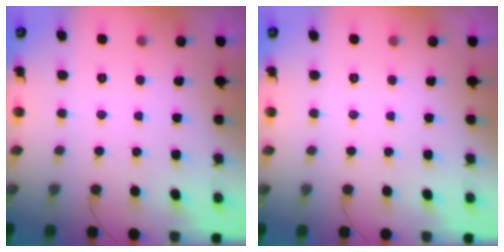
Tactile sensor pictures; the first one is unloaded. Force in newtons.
{"total": 0.0}